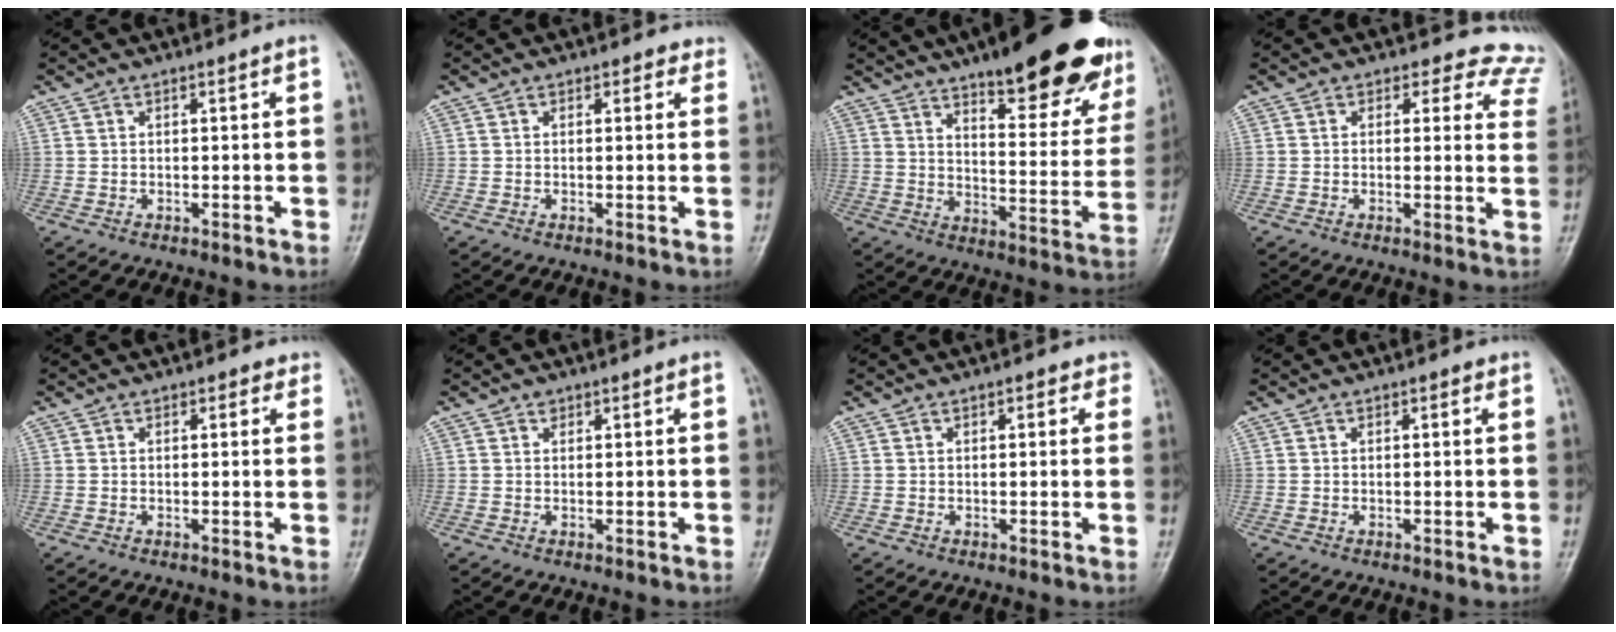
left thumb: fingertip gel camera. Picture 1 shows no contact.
{"total": 1.5, "force": [1.0, 1.1, 0.1], "torque": [0.023, -0.005, 0.004]}
{"total": 26.0, "force": [17.7, 7.6, 17.5], "torque": [-0.194, -0.071, 0.237]}
{"total": 9.9, "force": [8.6, 5.0, 0.9], "torque": [0.050, -0.041, 0.055]}
{"total": 1.1, "force": [0.7, 0.8, 0.2], "torque": [0.018, -0.002, 0.002]}
{"total": 0.7, "force": [0.4, 0.6, 0.1], "torque": [0.006, -0.002, 0.005]}
{"total": 2.2, "force": [1.1, 1.4, 1.3], "torque": [0.008, 0.001, 0.007]}
{"total": 0.0}